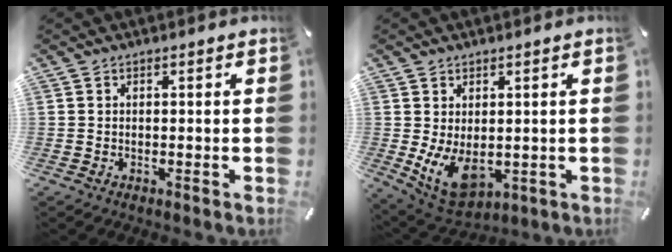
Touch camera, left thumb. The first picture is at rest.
{"total": 8.7, "force": [0.0, 5.9, 6.4], "torque": [-0.117, -0.014, 0.006]}